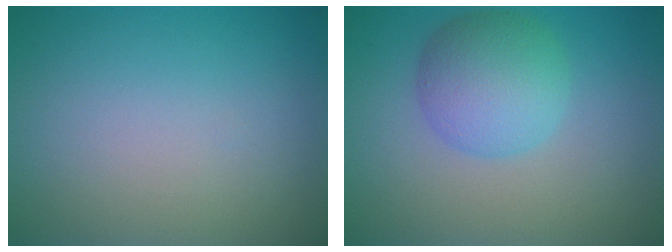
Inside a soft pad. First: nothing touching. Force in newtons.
{"total": 5.1, "press": 5.1, "slide": 0.1}